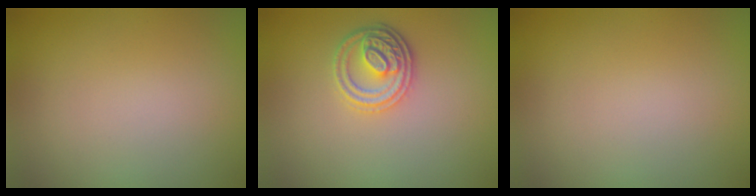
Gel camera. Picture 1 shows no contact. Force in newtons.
{"total": 3.2, "press": 3.0, "slide": 1.3}
{"total": 0.0}